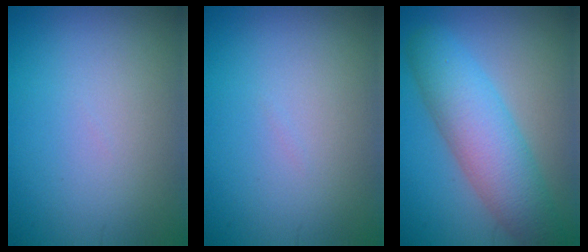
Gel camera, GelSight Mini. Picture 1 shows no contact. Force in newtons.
{"total": 0.0}
{"total": 6.7, "press": 6.7, "slide": 0.1}